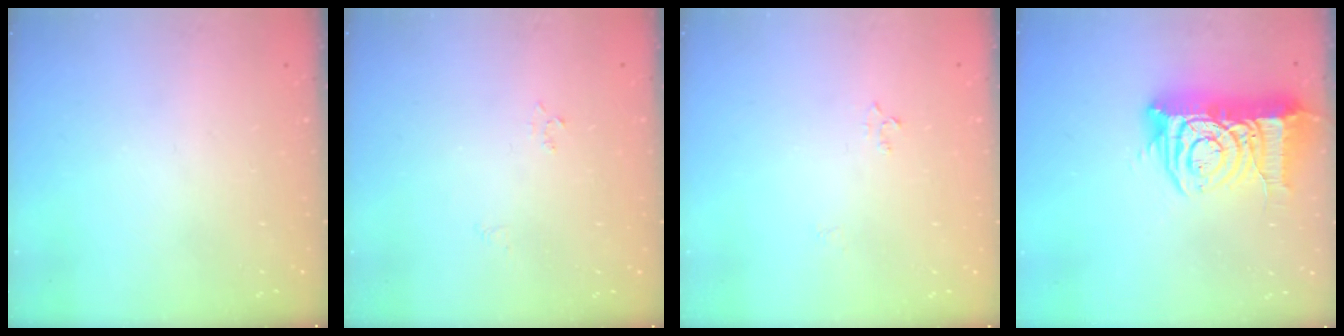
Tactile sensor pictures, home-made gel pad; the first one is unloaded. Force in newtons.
{"total": 2.3, "press": 2.3, "slide": 0.2}
{"total": 2.9, "press": 2.9, "slide": 0.3}
{"total": 15.7, "press": 15.6, "slide": 1.8}